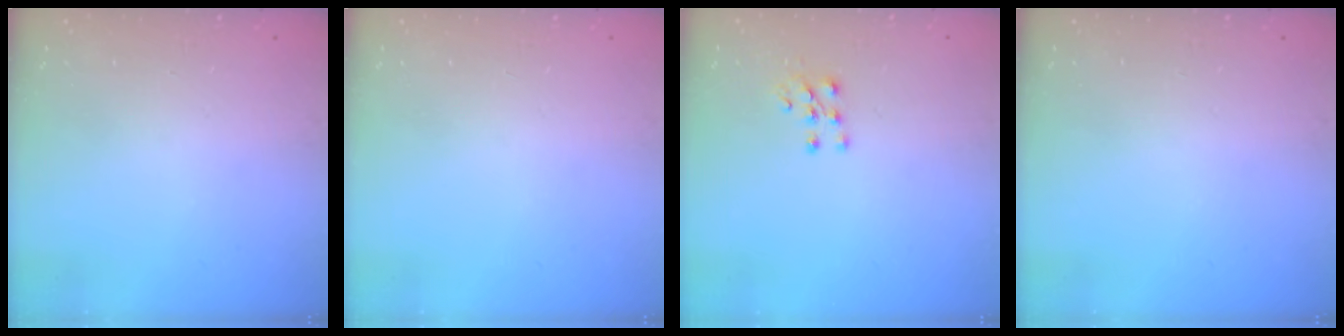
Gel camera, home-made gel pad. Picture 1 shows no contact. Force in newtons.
{"total": 0.0}
{"total": 6.0, "press": 6.0, "slide": 0.5}
{"total": 0.0}